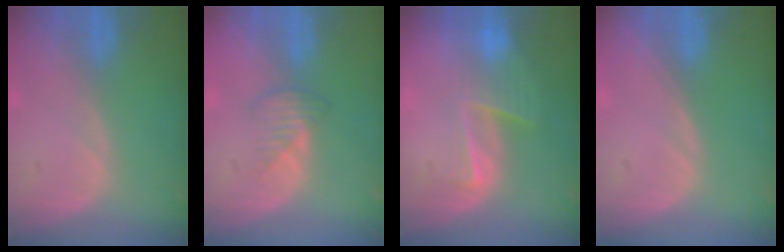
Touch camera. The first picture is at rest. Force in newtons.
{"total": 2.7, "press": 2.6, "slide": 0.6}
{"total": 6.5, "press": 5.5, "slide": 3.5}
{"total": 0.0}